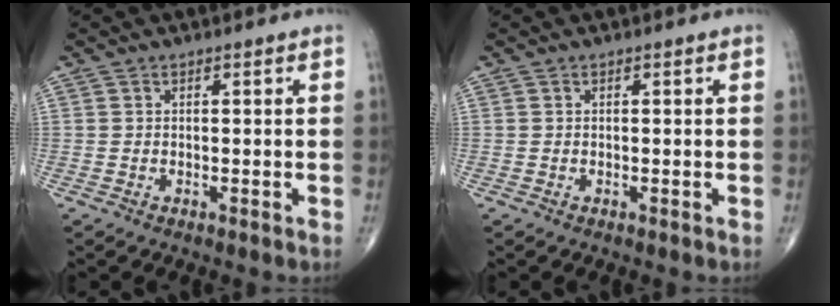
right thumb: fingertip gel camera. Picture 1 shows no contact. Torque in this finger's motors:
{"motor_torque": [0.02, 0.02, -0.03, -0.03, 0.01]}